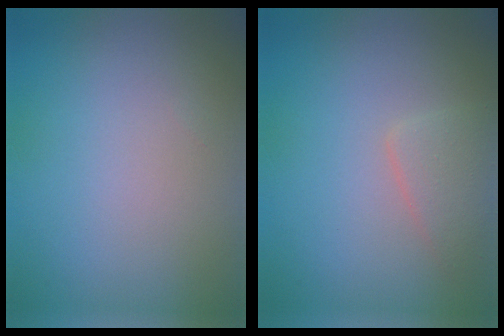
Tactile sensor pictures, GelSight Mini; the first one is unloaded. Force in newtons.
{"total": 2.0, "press": 2.0, "slide": 0.1}